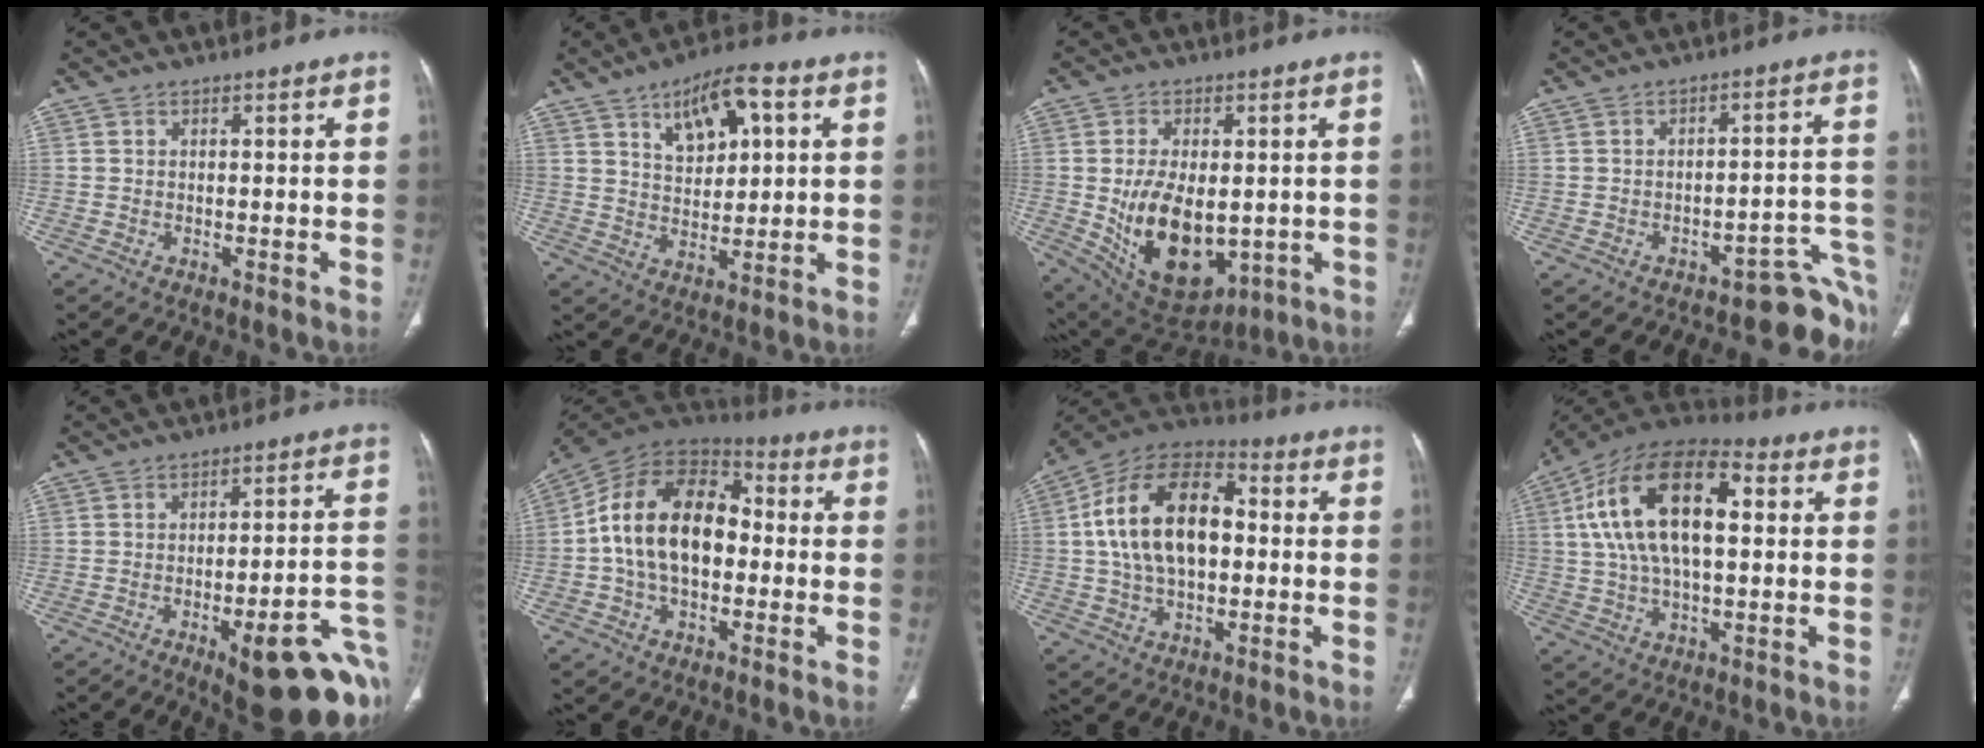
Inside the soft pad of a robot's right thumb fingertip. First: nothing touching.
{"total": 11.1, "force": [4.6, 5.3, 8.6], "torque": [-0.112, -0.005, 0.075]}
{"total": 16.8, "force": [-1.9, 10.1, 13.4], "torque": [-0.209, -0.013, 0.002]}
{"total": 8.5, "force": [-7.4, 3.0, 2.8], "torque": [0.020, 0.097, -0.091]}
{"total": 19.3, "force": [-8.4, 5.3, 16.5], "torque": [-0.133, 0.043, -0.096]}
{"total": 18.8, "force": [-0.2, 12.1, 14.4], "torque": [-0.234, 0.039, -0.012]}
{"total": 19.3, "force": [1.4, 11.6, 15.4], "torque": [-0.264, 0.030, 0.019]}
{"total": 21.4, "force": [4.2, 10.9, 17.9], "torque": [-0.320, 0.023, 0.062]}